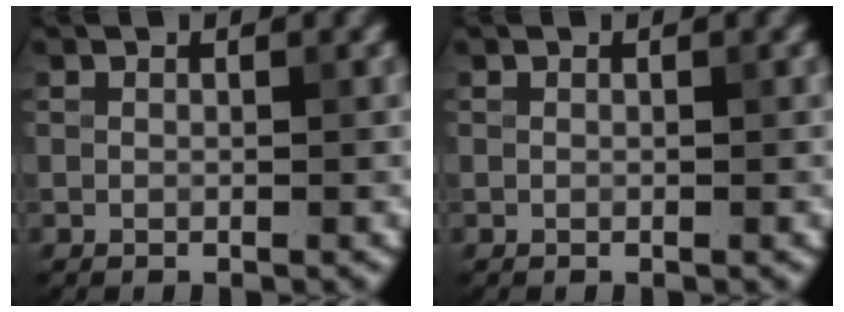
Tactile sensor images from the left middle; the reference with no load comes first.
{"total": 0.0}